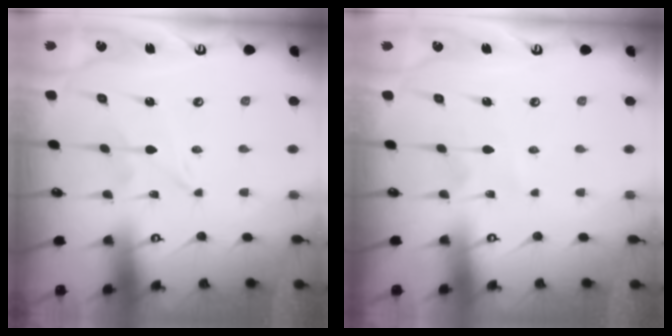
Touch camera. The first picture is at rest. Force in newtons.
{"total": 2.7, "press": 2.7, "slide": 0.3}